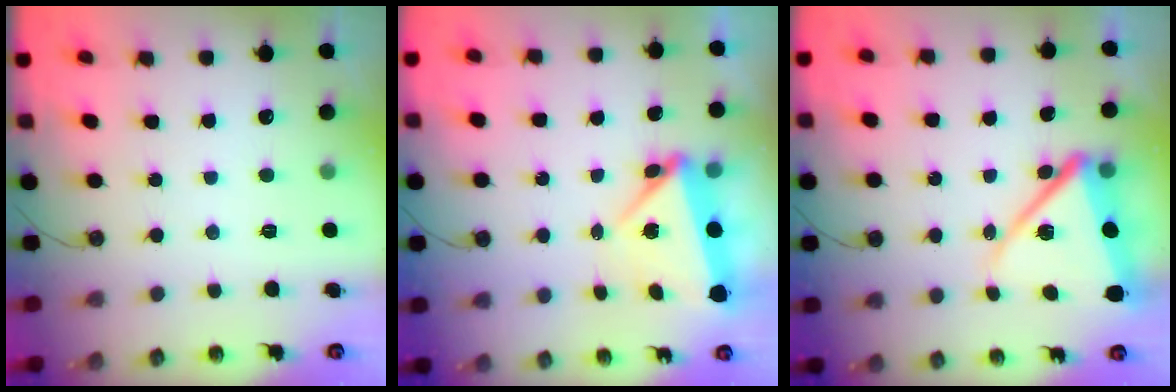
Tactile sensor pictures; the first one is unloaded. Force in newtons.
{"total": 9.3, "press": 4.9, "slide": 7.9}
{"total": 14.9, "press": 14.8, "slide": 1.4}